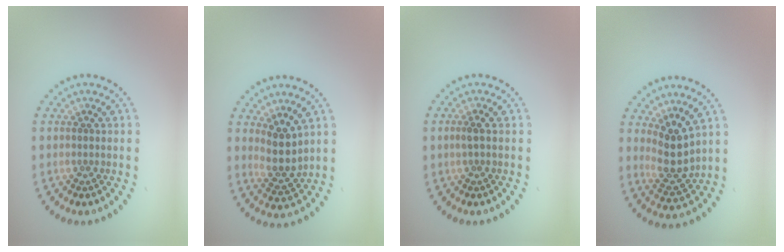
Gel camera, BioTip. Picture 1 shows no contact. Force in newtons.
{"total": 2.9, "press": 2.3, "slide": 1.7}
{"total": 0.9, "press": 0.8, "slide": 0.5}
{"total": 3.2, "press": 2.6, "slide": 1.8}